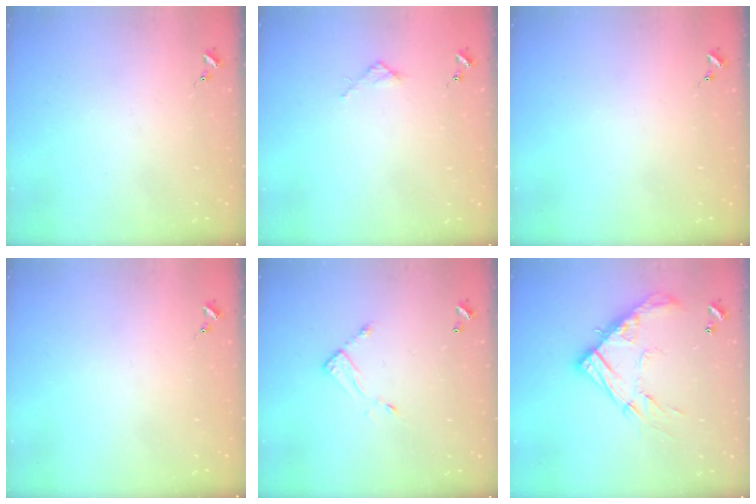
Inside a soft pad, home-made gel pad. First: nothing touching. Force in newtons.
{"total": 2.7, "press": 2.7, "slide": 0.3}
{"total": 0.0}
{"total": 0.0}
{"total": 7.1, "press": 7.1, "slide": 0.5}
{"total": 18.0, "press": 17.9, "slide": 1.6}